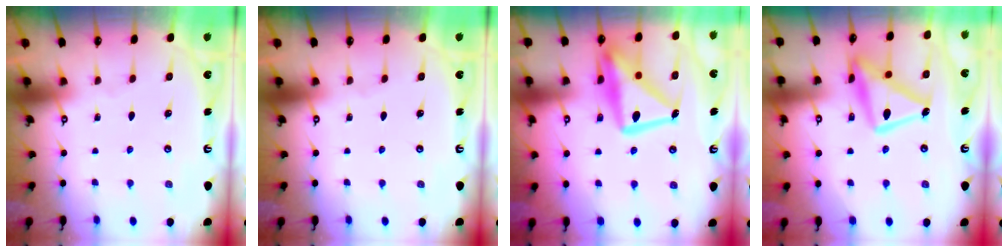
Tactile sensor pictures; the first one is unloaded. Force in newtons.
{"total": 0.0}
{"total": 19.4, "press": 19.3, "slide": 1.9}
{"total": 15.9, "press": 15.9, "slide": 1.4}